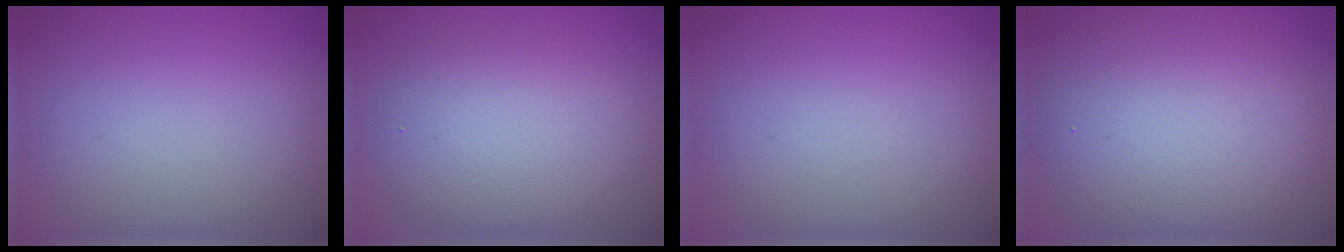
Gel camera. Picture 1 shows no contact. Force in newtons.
{"total": 5.1, "press": 5.1, "slide": 0.5}
{"total": 0.0}
{"total": 9.6, "press": 9.6, "slide": 0.6}